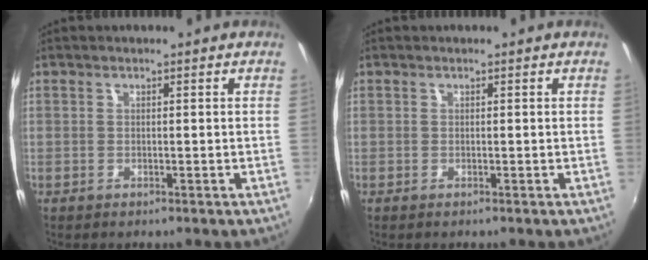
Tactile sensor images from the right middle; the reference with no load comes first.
{"total": 0.0}